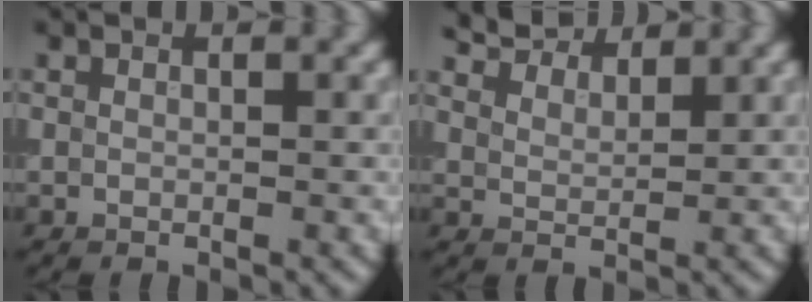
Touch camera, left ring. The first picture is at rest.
{"total": 6.0, "force": [5.4, 1.8, 2.0], "torque": [-0.052, 0.009, 0.092]}